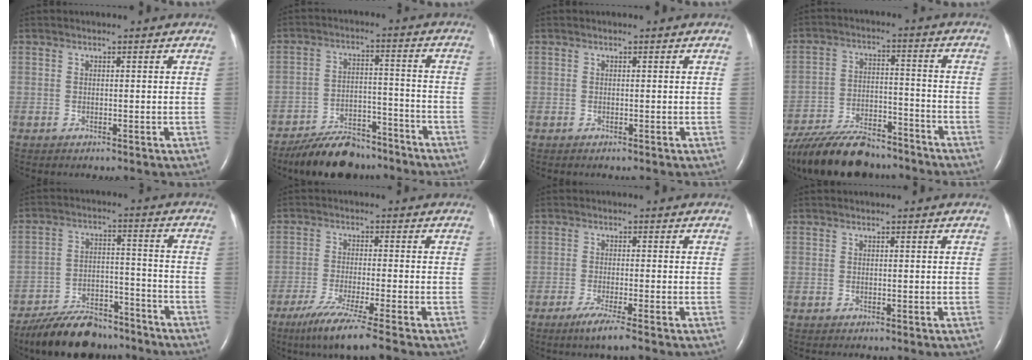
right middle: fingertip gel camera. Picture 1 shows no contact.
{"total": 11.0, "force": [-9.6, 3.8, 3.9], "torque": [-0.062, 0.009, -0.157]}
{"total": 0.0}
{"total": 16.0, "force": [-14.0, 4.2, 6.6], "torque": [-0.131, -0.006, -0.229]}
{"total": 12.7, "force": [-10.9, 4.2, 4.8], "torque": [-0.078, 0.010, -0.177]}
{"total": 8.4, "force": [-6.2, -1.2, 5.6], "torque": [-0.099, -0.030, -0.107]}
{"total": 4.0, "force": [-2.6, -0.4, 3.0], "torque": [-0.062, -0.014, -0.050]}
{"total": 0.0}